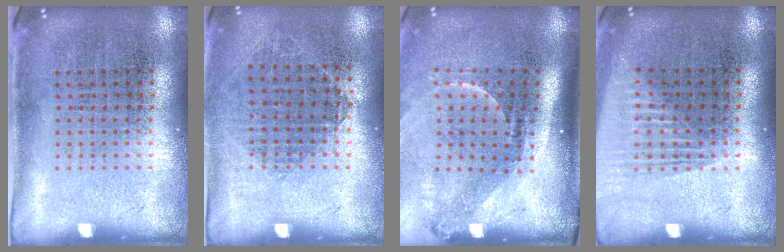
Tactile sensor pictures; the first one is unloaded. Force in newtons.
{"total": 0.8, "press": 0.8, "slide": 0.3}
{"total": 2.2, "press": 1.5, "slide": 1.6}
{"total": 1.3, "press": 1.2, "slide": 0.2}